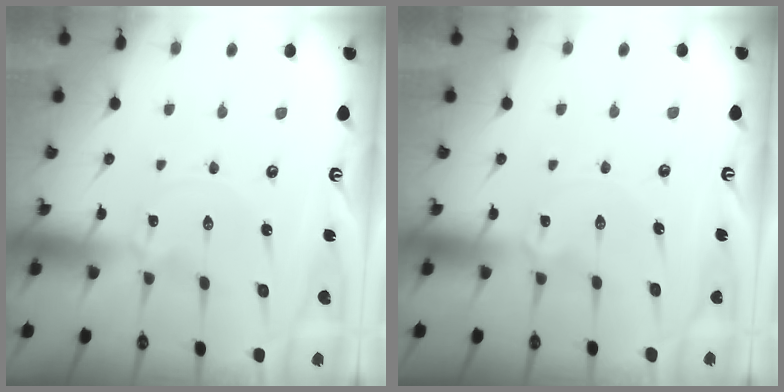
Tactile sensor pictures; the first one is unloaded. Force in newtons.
{"total": 1.8, "press": 1.8, "slide": 0.3}